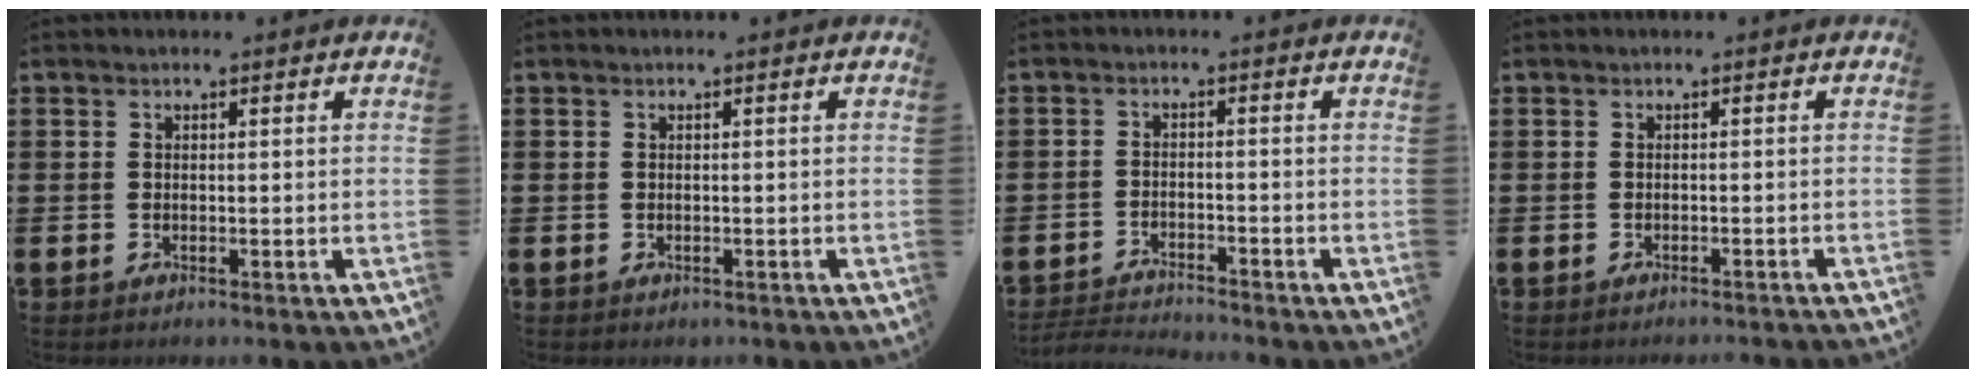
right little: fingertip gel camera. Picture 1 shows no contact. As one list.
[{"total": 0.0}, {"total": 2.3, "force": [-2.3, -0.1, 0.0], "torque": [-0.003, 0.003, -0.051]}, {"total": 0.6, "force": [-0.6, -0.2, 0.0], "torque": [0.001, 0.000, -0.013]}]